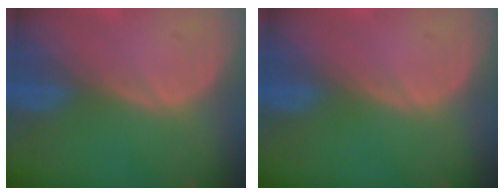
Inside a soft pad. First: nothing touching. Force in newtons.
{"total": 0.0}